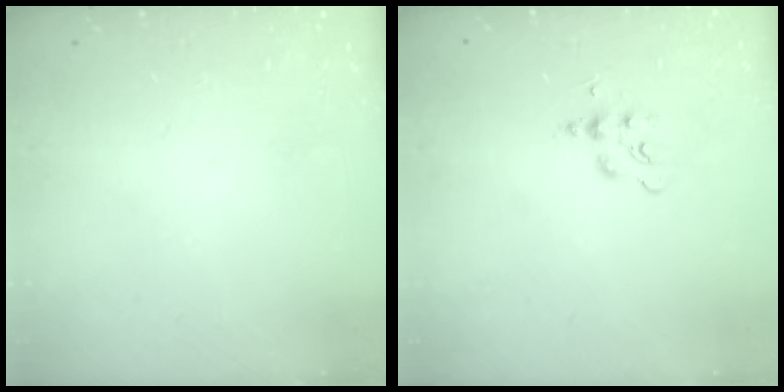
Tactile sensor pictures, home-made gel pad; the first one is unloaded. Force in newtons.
{"total": 6.0, "press": 6.0, "slide": 0.6}